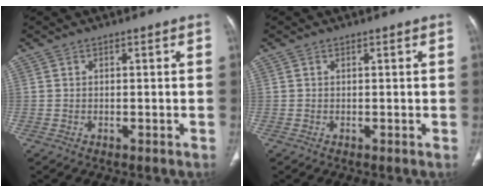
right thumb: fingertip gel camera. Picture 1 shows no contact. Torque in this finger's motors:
{"motor_torque": [1.82, 1.85, 1.07, -0.89, 0.03]}